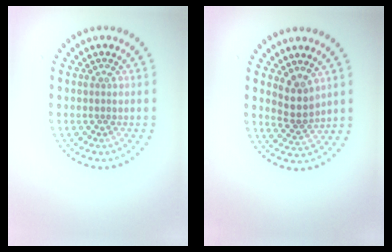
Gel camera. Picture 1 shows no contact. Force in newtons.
{"total": 2.7, "press": 2.1, "slide": 1.7}